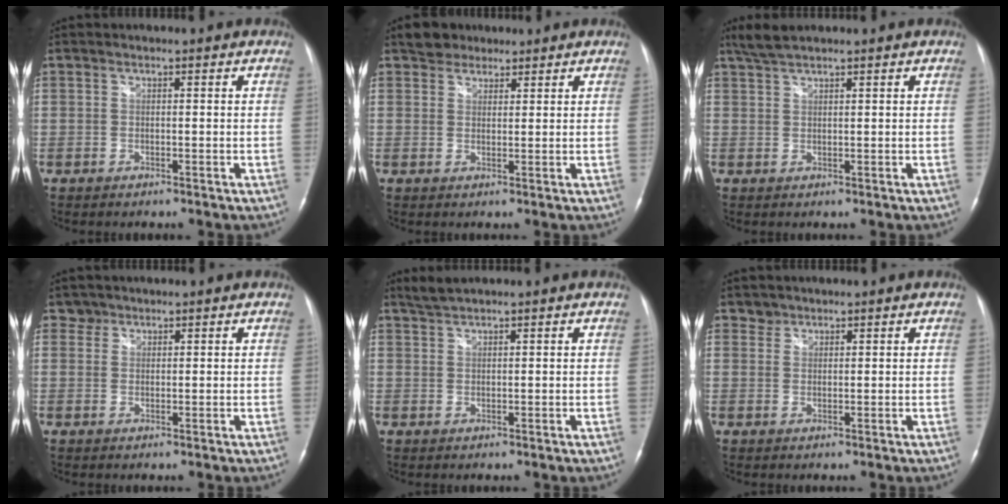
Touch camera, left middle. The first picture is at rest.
{"total": 3.4, "force": [2.6, 2.0, 0.3], "torque": [-0.009, 0.013, 0.043]}
{"total": 3.1, "force": [2.7, 0.1, 1.5], "torque": [-0.039, 0.010, 0.059]}
{"total": 1.6, "force": [1.2, 0.9, -0.4], "torque": [0.014, 0.005, 0.017]}
{"total": 2.2, "force": [2.1, -0.2, 0.8], "torque": [-0.020, 0.007, 0.045]}
{"total": 1.5, "force": [1.3, 0.8, -0.4], "torque": [0.012, 0.003, 0.017]}